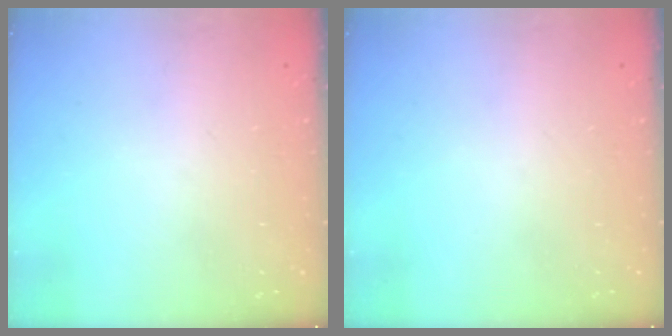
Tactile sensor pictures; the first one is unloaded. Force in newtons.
{"total": 0.0}